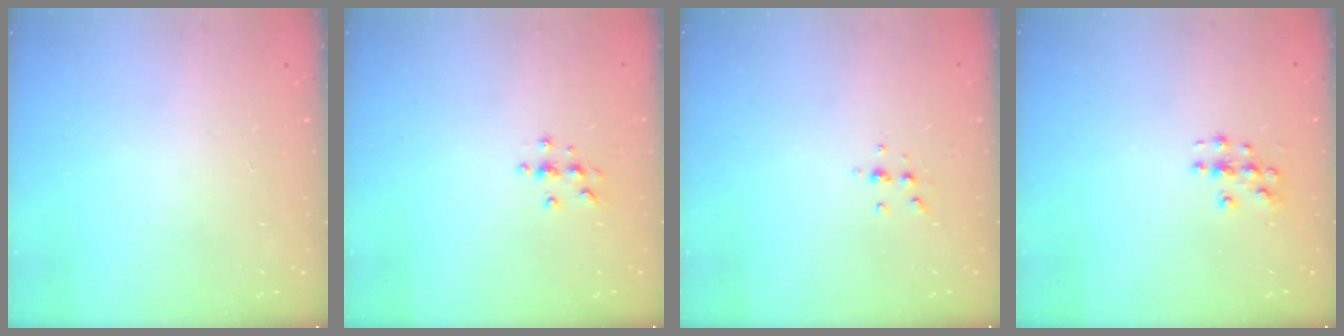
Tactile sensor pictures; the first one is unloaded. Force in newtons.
{"total": 3.7, "press": 3.6, "slide": 0.5}
{"total": 6.1, "press": 6.1, "slide": 0.7}
{"total": 3.4, "press": 3.4, "slide": 0.2}